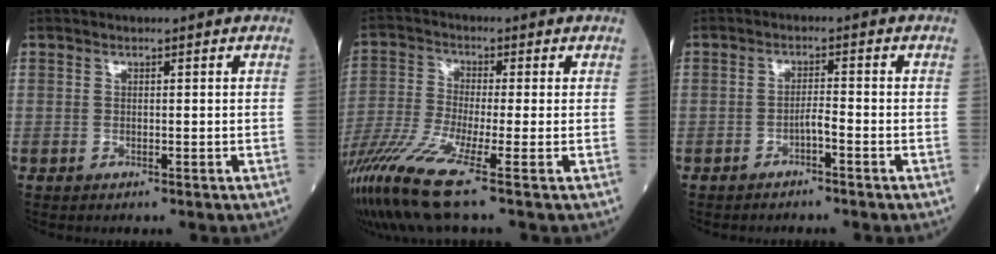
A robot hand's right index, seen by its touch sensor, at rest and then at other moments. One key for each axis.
{"total": 13.0, "fx": -8.2, "fy": -0.4, "fz": 10.0, "tx": -0.210, "ty": -0.040, "tz": -0.158}
{"total": 1.8, "fx": -1.2, "fy": 0.0, "fz": 1.4, "tx": -0.022, "ty": 0.002, "tz": -0.024}